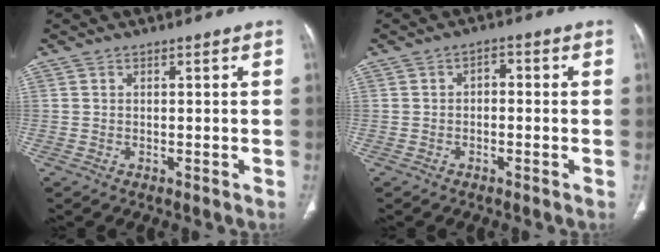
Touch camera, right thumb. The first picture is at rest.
{"total": 2.3, "force": [-0.3, 1.5, 1.7], "torque": [-0.017, 0.014, -0.013]}